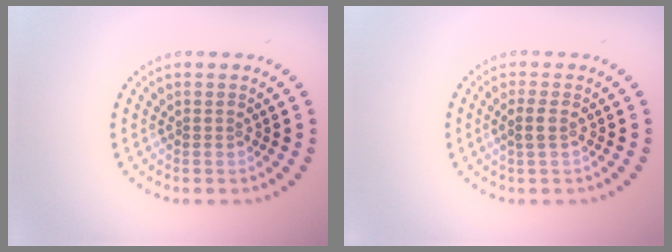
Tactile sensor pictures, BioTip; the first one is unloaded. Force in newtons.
{"total": 1.3, "press": 1.1, "slide": 0.6}